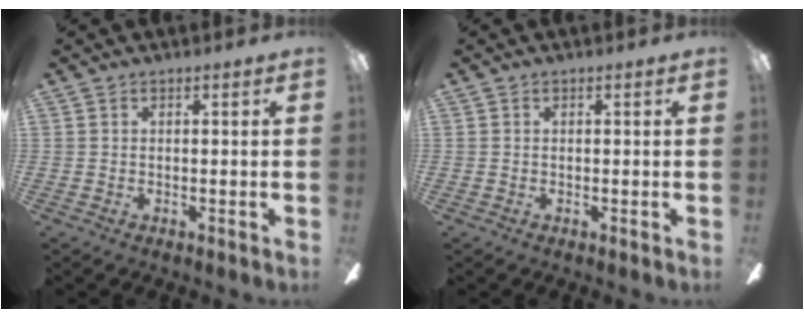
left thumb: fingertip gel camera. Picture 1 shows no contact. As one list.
[{"total": 0.0}]